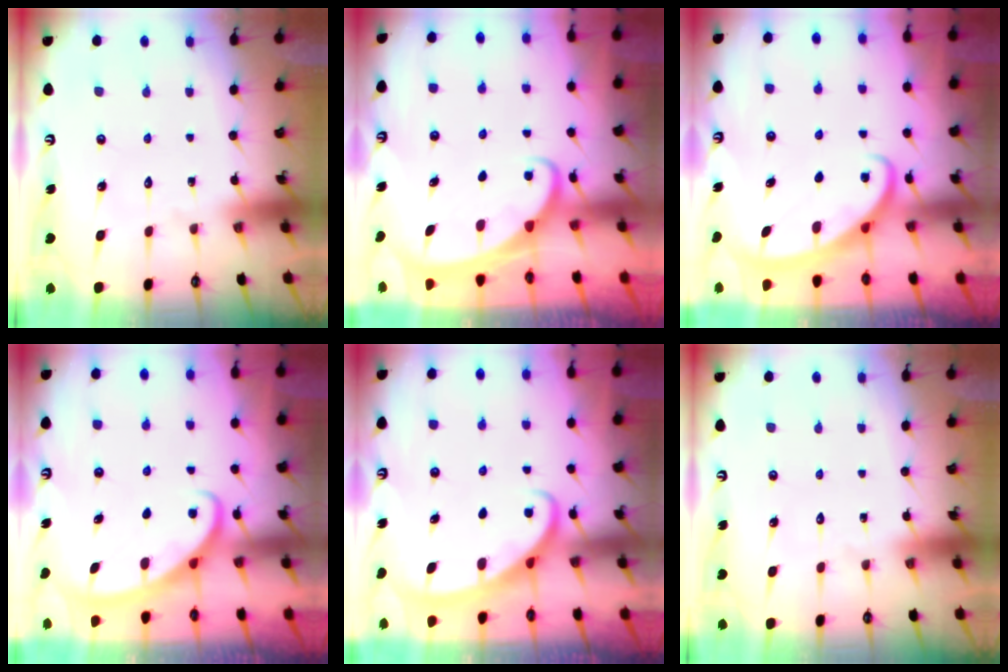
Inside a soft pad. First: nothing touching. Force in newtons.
{"total": 2.3, "press": 2.3, "slide": 0.3}
{"total": 2.7, "press": 2.7, "slide": 0.4}
{"total": 2.7, "press": 2.7, "slide": 0.3}
{"total": 2.7, "press": 2.6, "slide": 0.3}
{"total": 0.0}